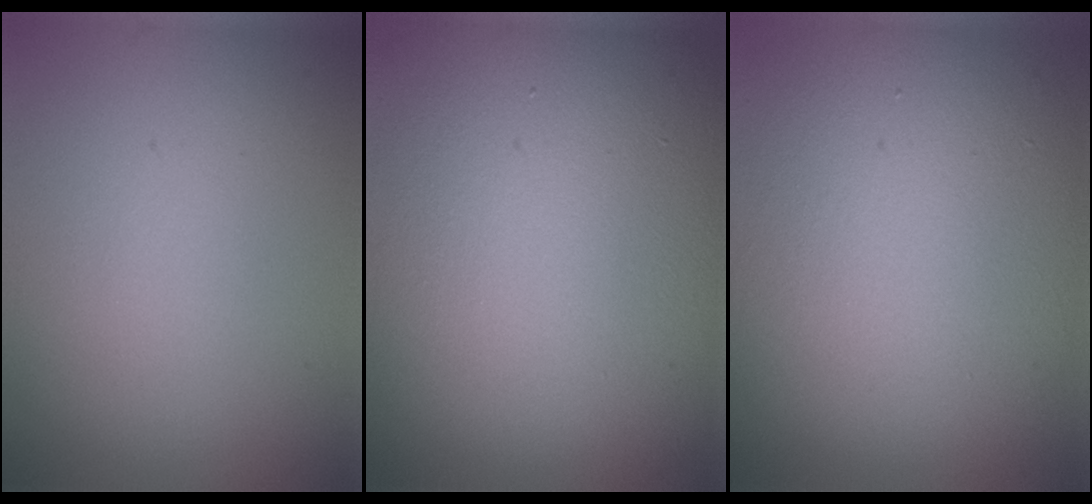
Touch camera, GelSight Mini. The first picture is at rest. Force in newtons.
{"total": 19.8, "press": 19.8, "slide": 0.7}
{"total": 13.9, "press": 13.9, "slide": 1.1}